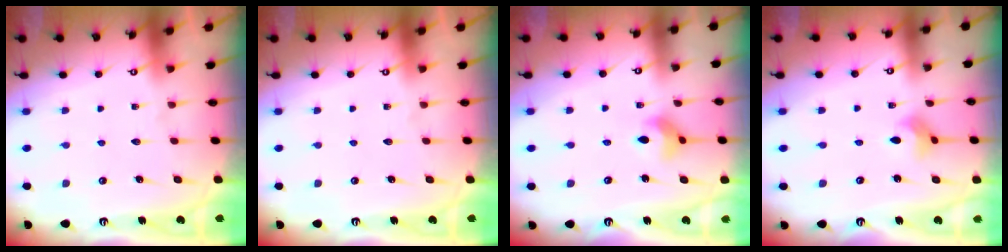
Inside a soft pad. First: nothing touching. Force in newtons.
{"total": 0.0}
{"total": 6.8, "press": 6.8, "slide": 0.5}
{"total": 3.9, "press": 3.9, "slide": 0.6}